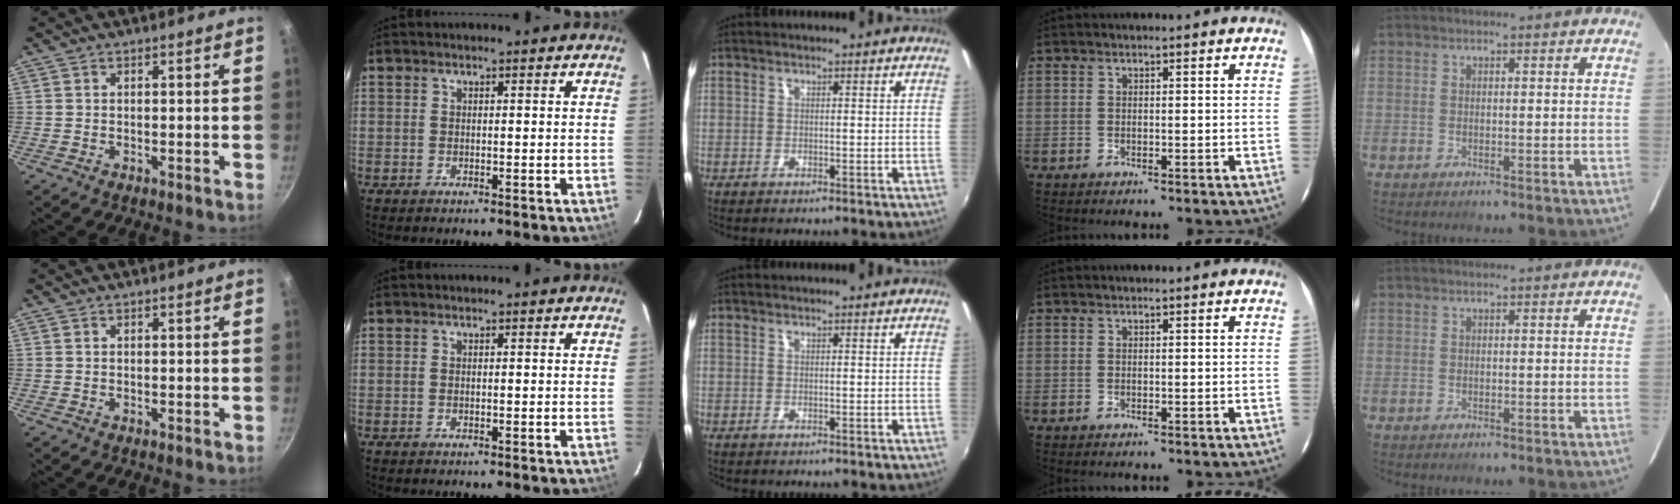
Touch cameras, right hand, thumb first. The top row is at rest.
{}